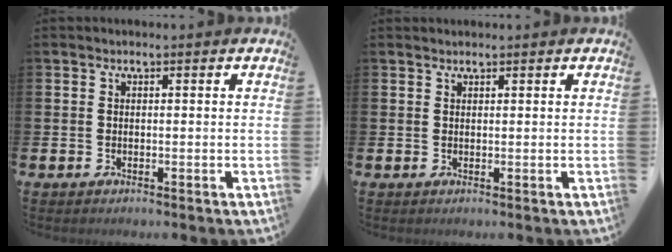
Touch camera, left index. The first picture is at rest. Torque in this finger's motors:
{"motor_torque": [0.92, -1.21, 0.03, -0.01]}